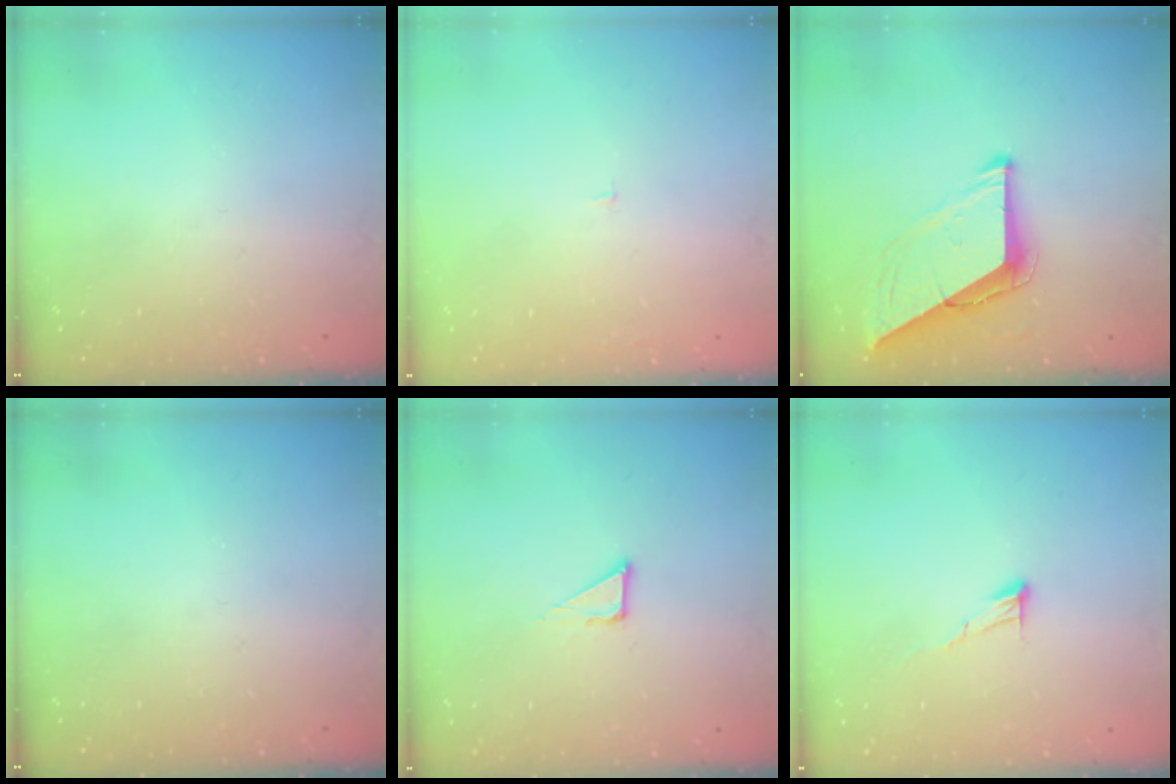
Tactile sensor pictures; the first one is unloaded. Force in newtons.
{"total": 1.2, "press": 1.2, "slide": 0.1}
{"total": 10.0, "press": 9.9, "slide": 1.0}
{"total": 0.0}
{"total": 3.6, "press": 3.6, "slide": 0.3}
{"total": 6.5, "press": 6.5, "slide": 0.4}